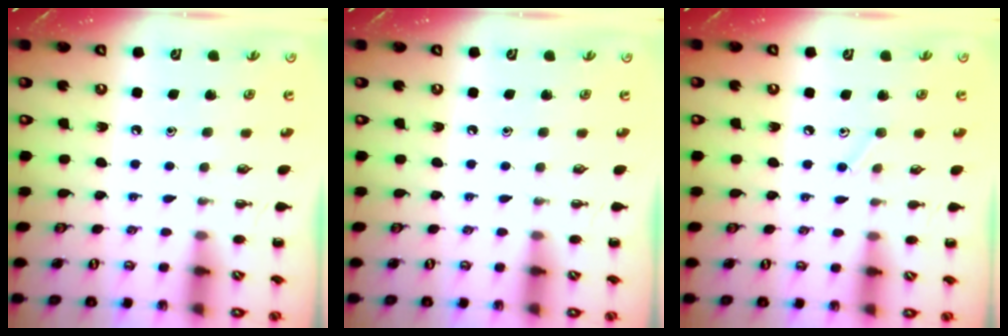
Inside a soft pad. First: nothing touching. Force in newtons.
{"total": 0.0}
{"total": 5.5, "press": 5.2, "slide": 1.7}